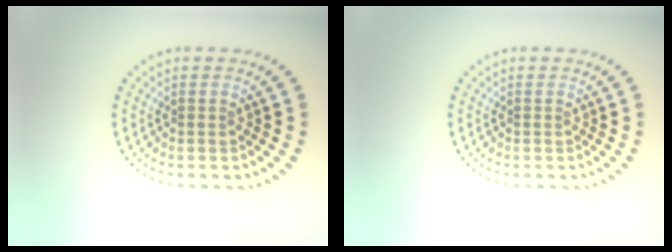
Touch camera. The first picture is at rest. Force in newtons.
{"total": 0.0}